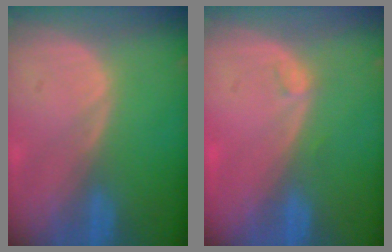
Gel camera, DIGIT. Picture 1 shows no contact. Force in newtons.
{"total": 1.0, "press": 0.9, "slide": 0.3}